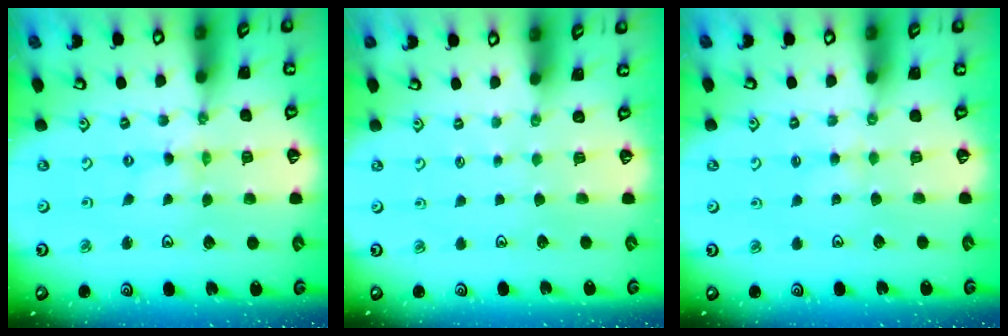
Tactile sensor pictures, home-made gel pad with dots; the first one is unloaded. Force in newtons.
{"total": 0.6, "press": 0.6, "slide": 0.1}
{"total": 1.6, "press": 1.5, "slide": 0.4}